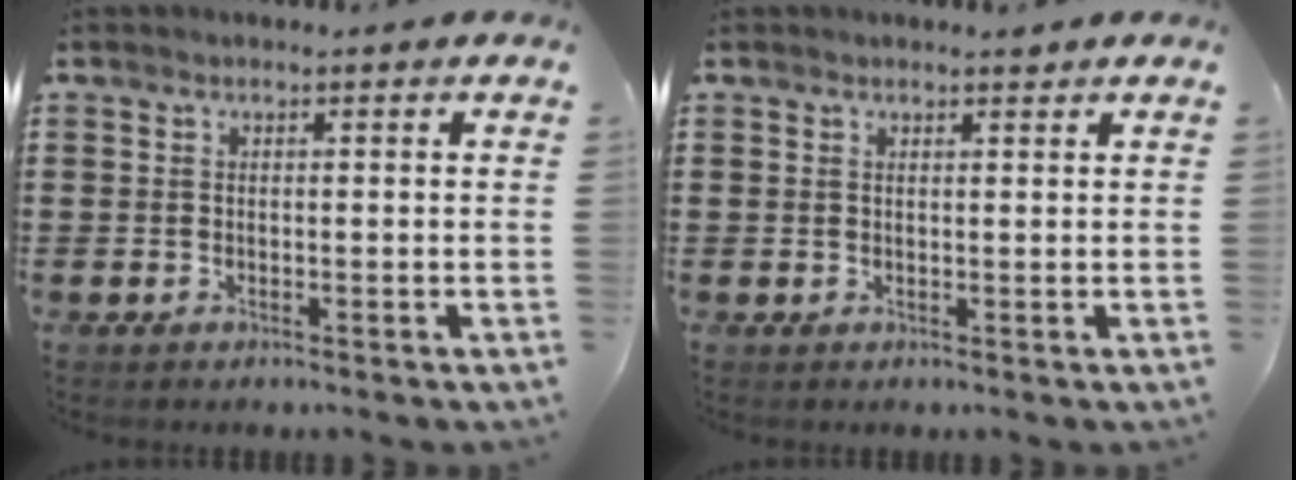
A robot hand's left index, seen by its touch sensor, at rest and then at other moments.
{"total": 1.1, "force": [1.1, 0.2, 0.3], "torque": [-0.008, 0.001, 0.020]}